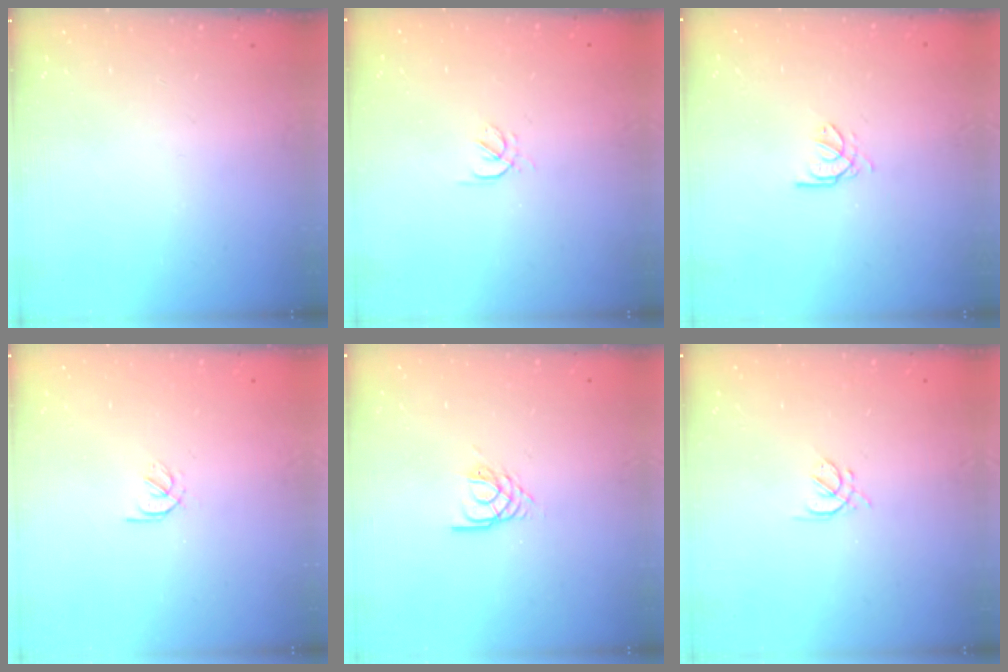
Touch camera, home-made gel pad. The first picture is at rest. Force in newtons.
{"total": 1.7, "press": 1.6, "slide": 0.5}
{"total": 2.6, "press": 2.6, "slide": 0.3}
{"total": 1.7, "press": 1.6, "slide": 0.6}
{"total": 2.5, "press": 2.4, "slide": 0.4}
{"total": 2.5, "press": 2.4, "slide": 0.6}